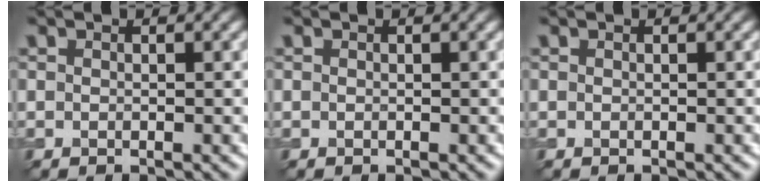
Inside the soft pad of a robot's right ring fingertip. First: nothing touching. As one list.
[{"total": 0.0}, {"total": 0.0}]